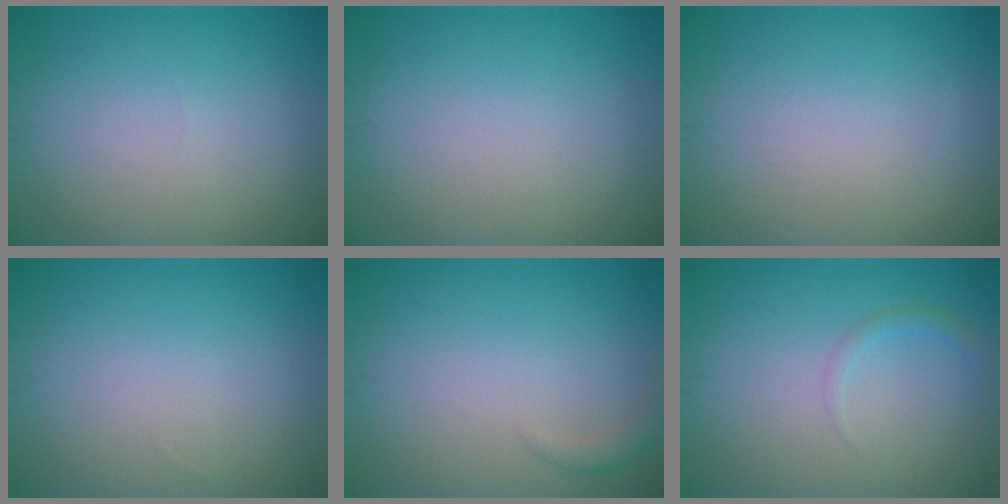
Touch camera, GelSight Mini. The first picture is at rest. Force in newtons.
{"total": 0.0}
{"total": 0.0}
{"total": 0.0}
{"total": 1.1, "press": 1.1, "slide": 0.1}
{"total": 1.0, "press": 1.0, "slide": 0.1}